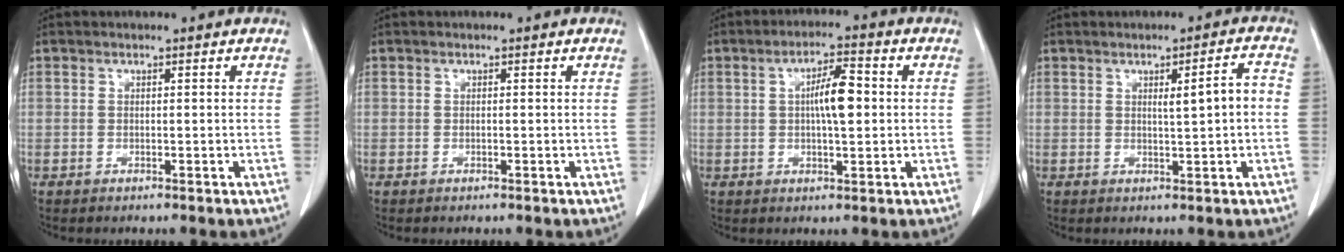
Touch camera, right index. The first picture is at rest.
{"total": 0.0}
{"total": 6.2, "force": [0.5, 1.3, 6.0], "torque": [-0.106, 0.009, 0.007]}
{"total": 4.3, "force": [0.1, 0.0, 4.3], "torque": [-0.065, 0.006, 0.003]}